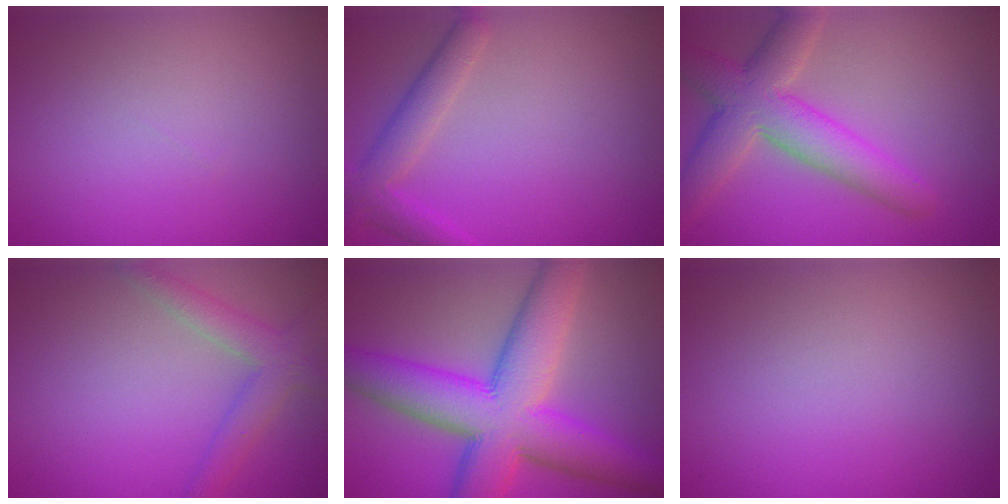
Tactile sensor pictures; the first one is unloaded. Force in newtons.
{"total": 3.2, "press": 3.2, "slide": 0.2}
{"total": 6.7, "press": 6.7, "slide": 0.6}
{"total": 3.0, "press": 3.0, "slide": 0.2}
{"total": 11.5, "press": 11.5, "slide": 0.1}
{"total": 0.0}